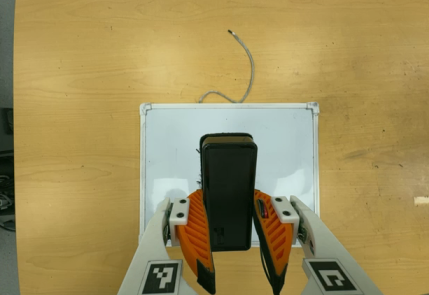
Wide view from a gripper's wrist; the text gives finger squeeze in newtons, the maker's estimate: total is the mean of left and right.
{"total": 7.0, "left": 6.0, "right": 8.1}